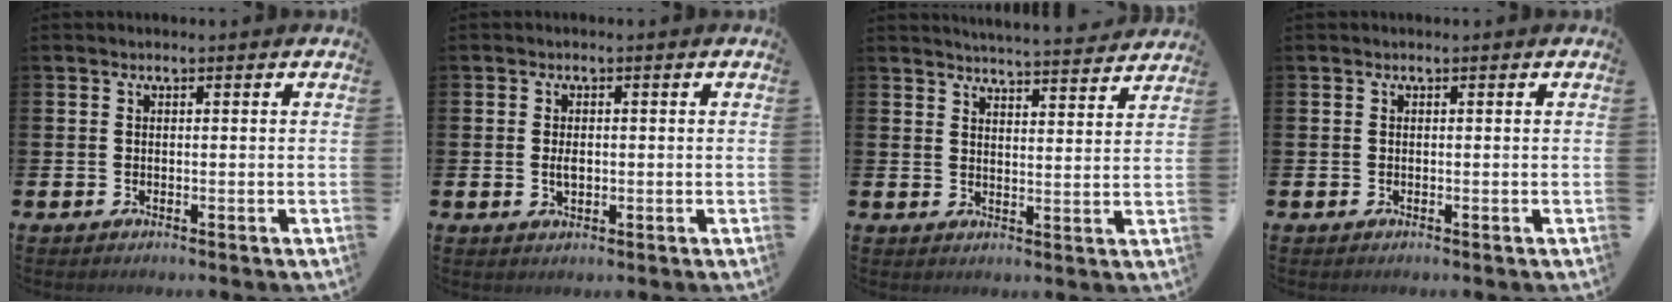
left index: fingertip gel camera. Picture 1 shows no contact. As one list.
[{"total": 1.8, "force": [0.0, 1.0, 1.5], "torque": [-0.019, 0.000, -0.003]}, {"total": 4.8, "force": [4.7, -0.3, 0.2], "torque": [-0.014, -0.035, 0.083]}, {"total": 0.0}]